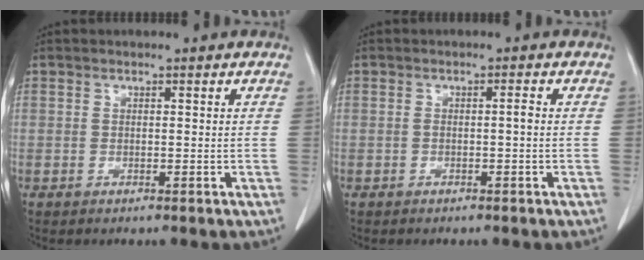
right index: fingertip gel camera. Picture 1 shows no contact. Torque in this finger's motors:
{"motor_torque": [0.08, 0.15, 0.02, 0.00]}